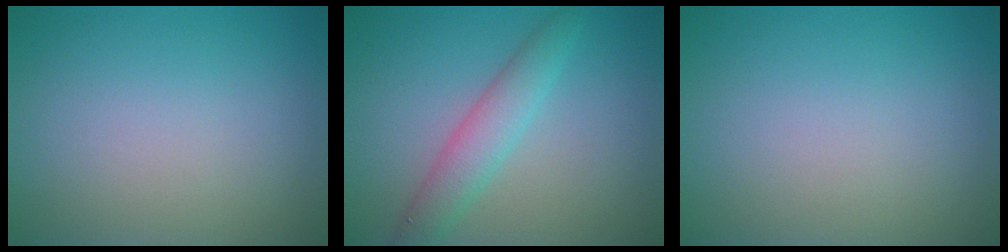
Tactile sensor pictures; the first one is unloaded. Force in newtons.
{"total": 3.4, "press": 3.4, "slide": 0.1}
{"total": 0.0}